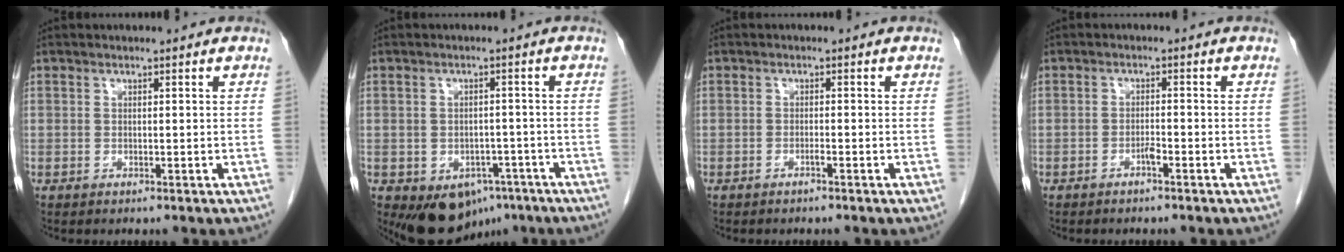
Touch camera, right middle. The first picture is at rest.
{"total": 8.7, "force": [-5.0, 5.7, 4.2], "torque": [-0.058, 0.008, -0.063]}
{"total": 1.1, "force": [-0.7, -0.1, 0.8], "torque": [-0.015, 0.001, -0.014]}
{"total": 1.5, "force": [-1.1, 0.1, 1.0], "torque": [-0.019, 0.002, -0.020]}